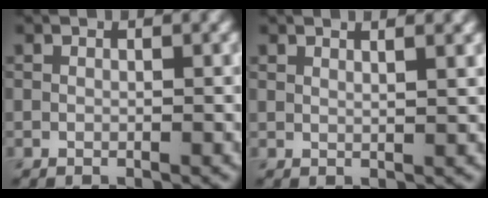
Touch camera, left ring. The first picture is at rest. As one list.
[{"total": 2.1, "force": [1.5, 0.8, 1.3], "torque": [-0.003, 0.011, 0.005]}]